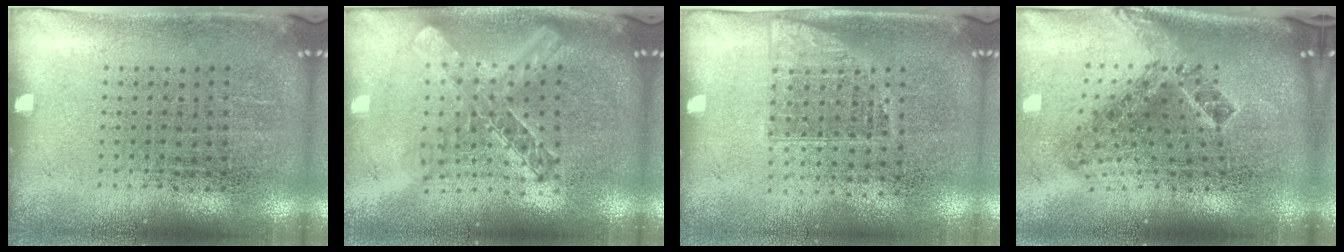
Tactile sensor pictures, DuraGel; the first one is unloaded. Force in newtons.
{"total": 2.1, "press": 1.8, "slide": 1.2}
{"total": 1.1, "press": 1.0, "slide": 0.6}
{"total": 2.2, "press": 1.4, "slide": 1.7}